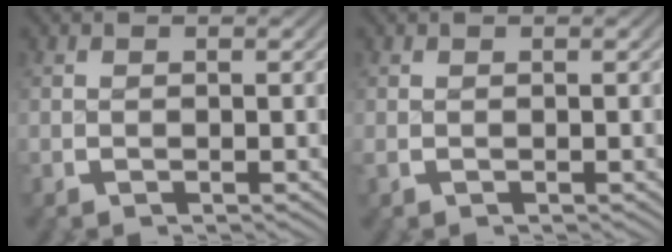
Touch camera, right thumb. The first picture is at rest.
{"total": 0.0}